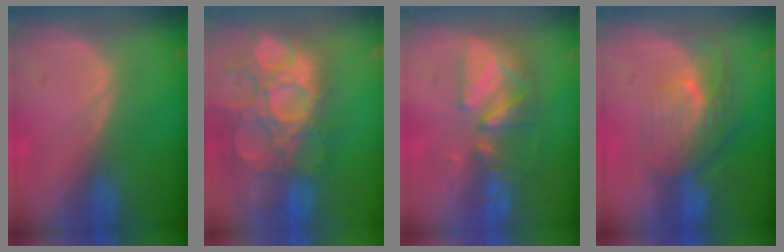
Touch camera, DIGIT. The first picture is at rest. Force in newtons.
{"total": 15.1, "press": 12.6, "slide": 8.4}
{"total": 7.6, "press": 7.3, "slide": 2.1}
{"total": 8.2, "press": 7.3, "slide": 3.7}